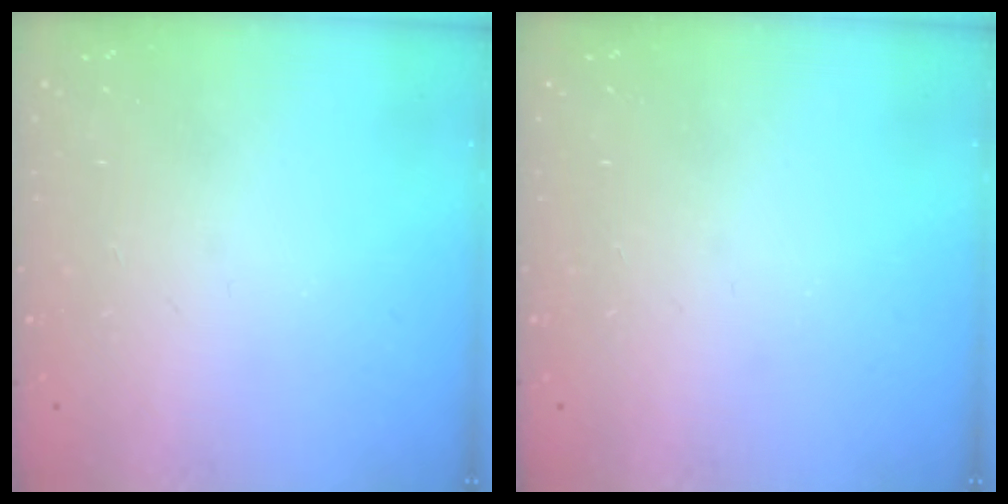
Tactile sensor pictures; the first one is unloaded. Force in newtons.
{"total": 0.0}